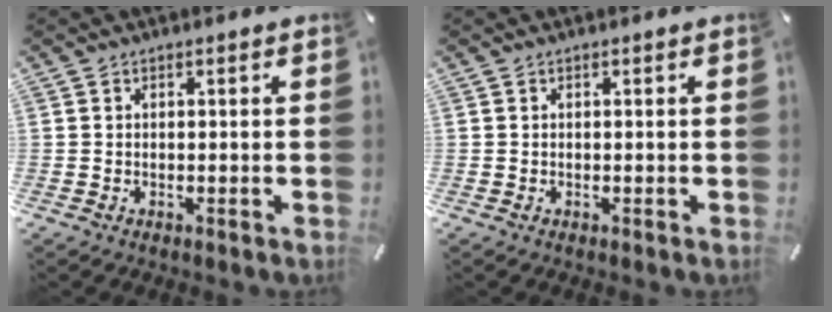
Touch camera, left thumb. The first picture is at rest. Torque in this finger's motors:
{"motor_torque": [-0.09, -0.05, 0.09, -0.03, 0.01]}